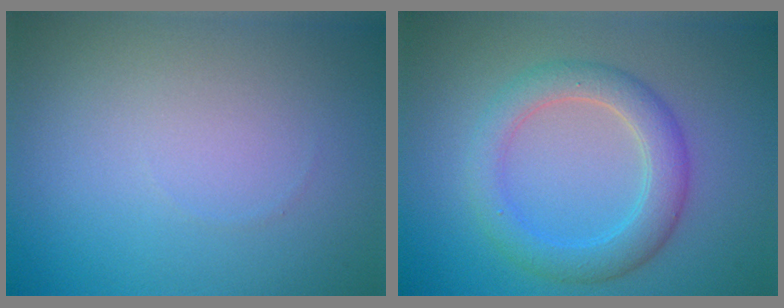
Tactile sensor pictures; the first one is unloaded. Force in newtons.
{"total": 4.1, "press": 4.1, "slide": 0.3}